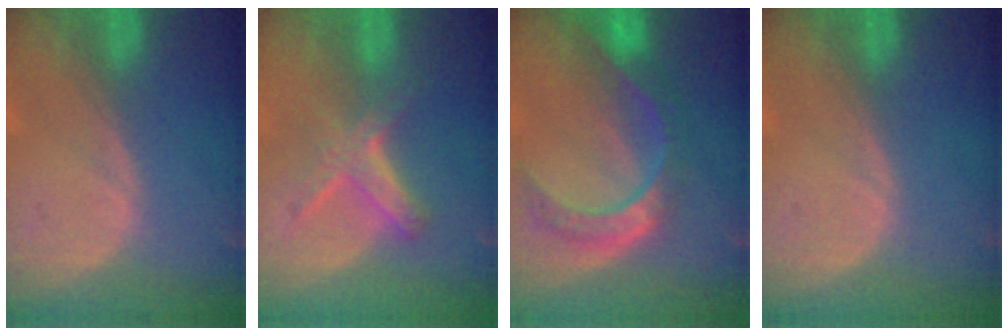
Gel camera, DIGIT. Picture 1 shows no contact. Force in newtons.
{"total": 6.1, "press": 5.2, "slide": 3.2}
{"total": 8.7, "press": 7.3, "slide": 4.7}
{"total": 0.0}